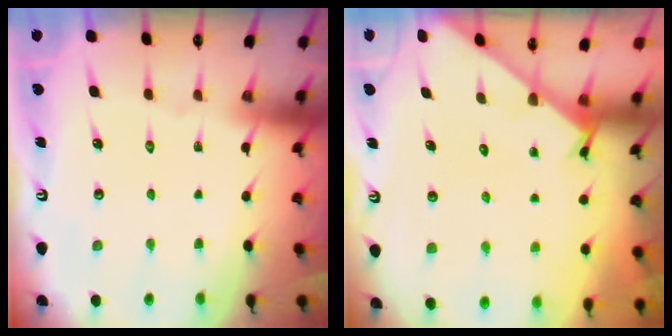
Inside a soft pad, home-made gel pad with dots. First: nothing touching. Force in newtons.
{"total": 1.7, "press": 1.7, "slide": 0.1}